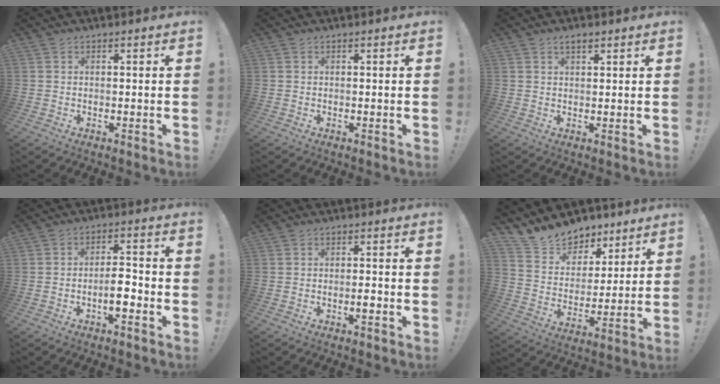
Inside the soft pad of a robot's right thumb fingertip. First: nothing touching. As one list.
[{"total": 0.0}, {"total": 2.3, "force": [1.6, 0.8, 1.4], "torque": [-0.023, -0.005, 0.028]}, {"total": 7.2, "force": [-2.7, 2.5, 6.2], "torque": [-0.095, 0.011, -0.046]}, {"total": 3.1, "force": [-1.4, 0.8, 2.7], "torque": [-0.033, 0.003, -0.025]}, {"total": 12.3, "force": [10.4, 6.4, 1.5], "torque": [-0.036, -0.087, 0.196]}]